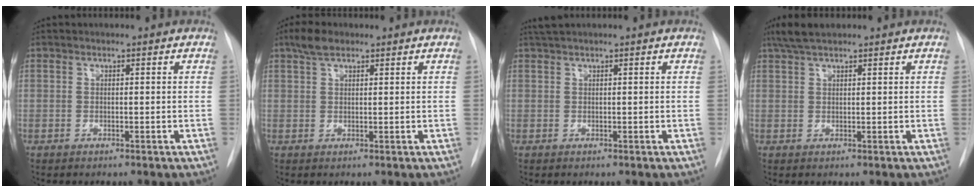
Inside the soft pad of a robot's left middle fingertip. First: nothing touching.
{"total": 3.2, "force": [2.3, 1.2, 1.9], "torque": [-0.042, 0.010, 0.043]}
{"total": 1.5, "force": [1.2, -0.1, 0.9], "torque": [-0.018, 0.016, 0.025]}
{"total": 4.1, "force": [3.2, 1.0, 2.4], "torque": [-0.051, 0.015, 0.061]}